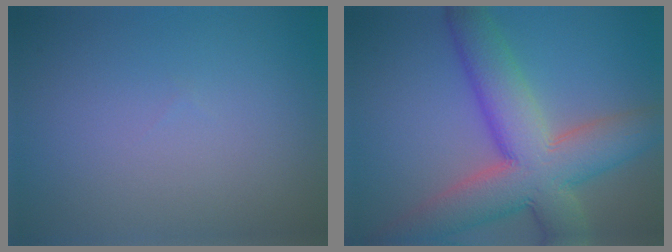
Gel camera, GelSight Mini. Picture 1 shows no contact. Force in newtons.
{"total": 10.8, "press": 10.7, "slide": 1.0}